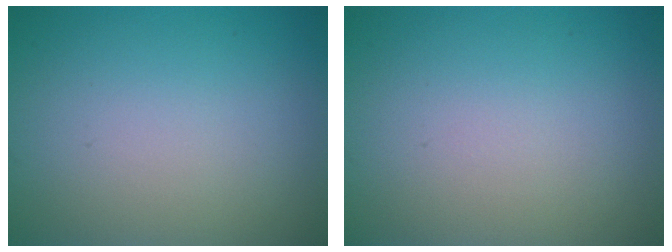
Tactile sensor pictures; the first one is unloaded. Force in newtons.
{"total": 0.0}